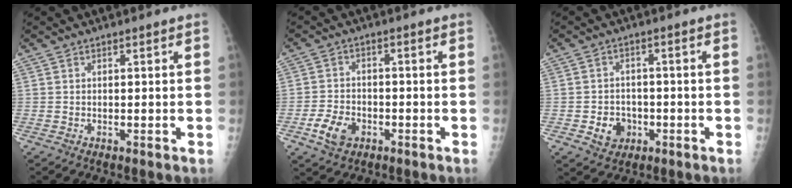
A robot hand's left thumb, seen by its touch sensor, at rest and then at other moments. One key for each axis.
{"total": 6.1, "fx": -2.8, "fy": 4.2, "fz": 3.4, "tx": -0.058, "ty": 0.012, "tz": -0.049}
{"total": 5.3, "fx": -1.8, "fy": 4.5, "fz": 2.2, "tx": -0.013, "ty": 0.011, "tz": -0.024}